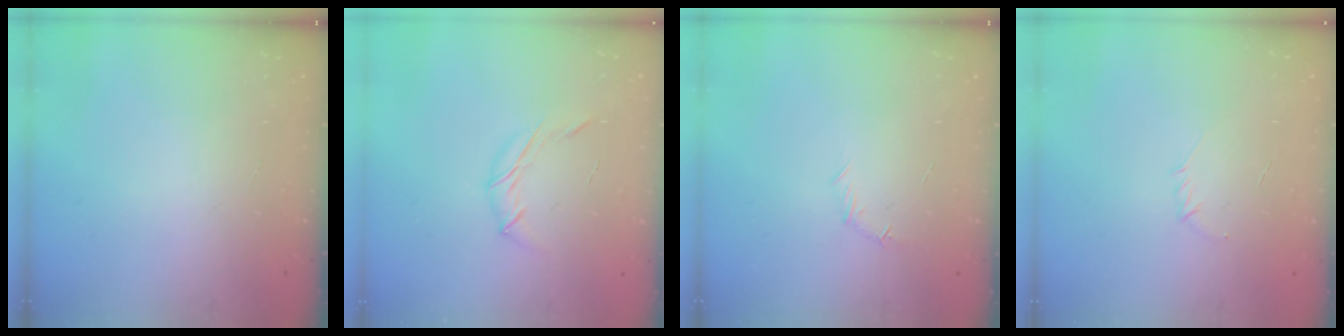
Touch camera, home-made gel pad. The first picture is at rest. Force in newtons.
{"total": 6.8, "press": 6.8, "slide": 0.9}
{"total": 4.7, "press": 4.5, "slide": 1.4}
{"total": 2.8, "press": 2.7, "slide": 0.7}